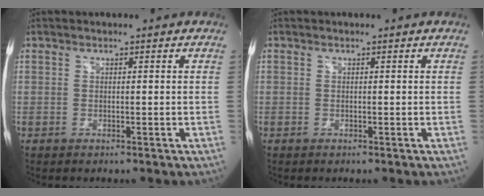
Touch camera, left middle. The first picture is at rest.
{"total": 0.0}